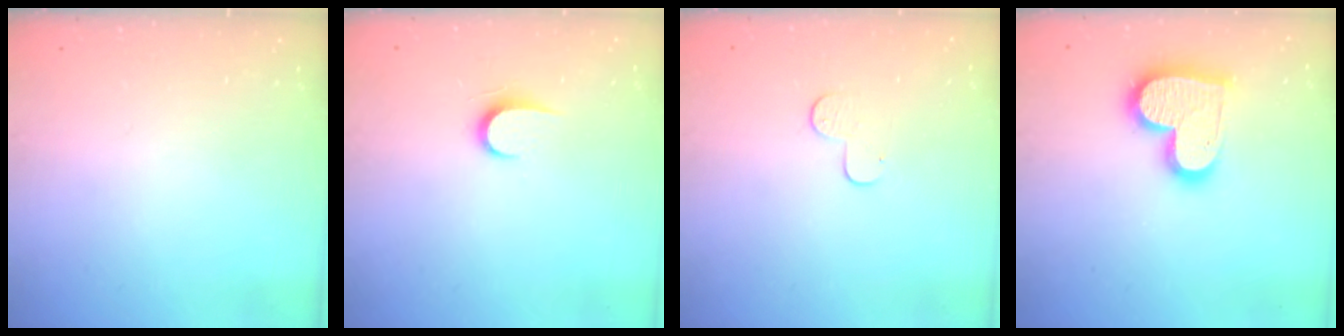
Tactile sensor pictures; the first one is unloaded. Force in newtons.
{"total": 6.1, "press": 6.1, "slide": 0.6}
{"total": 5.1, "press": 5.1, "slide": 0.5}
{"total": 15.9, "press": 15.8, "slide": 1.5}